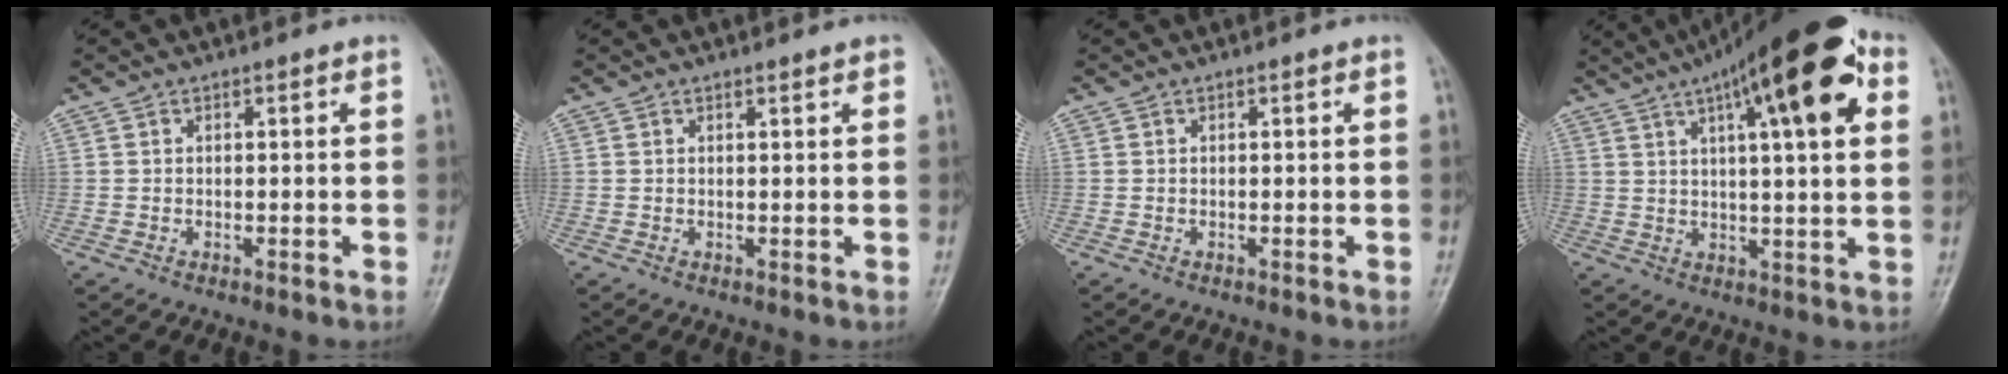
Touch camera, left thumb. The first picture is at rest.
{"total": 1.0, "force": [0.7, 0.2, 0.6], "torque": [-0.007, -0.002, 0.009]}
{"total": 0.0}
{"total": 19.8, "force": [8.7, 5.4, 17.0], "torque": [-0.238, 0.006, 0.124]}